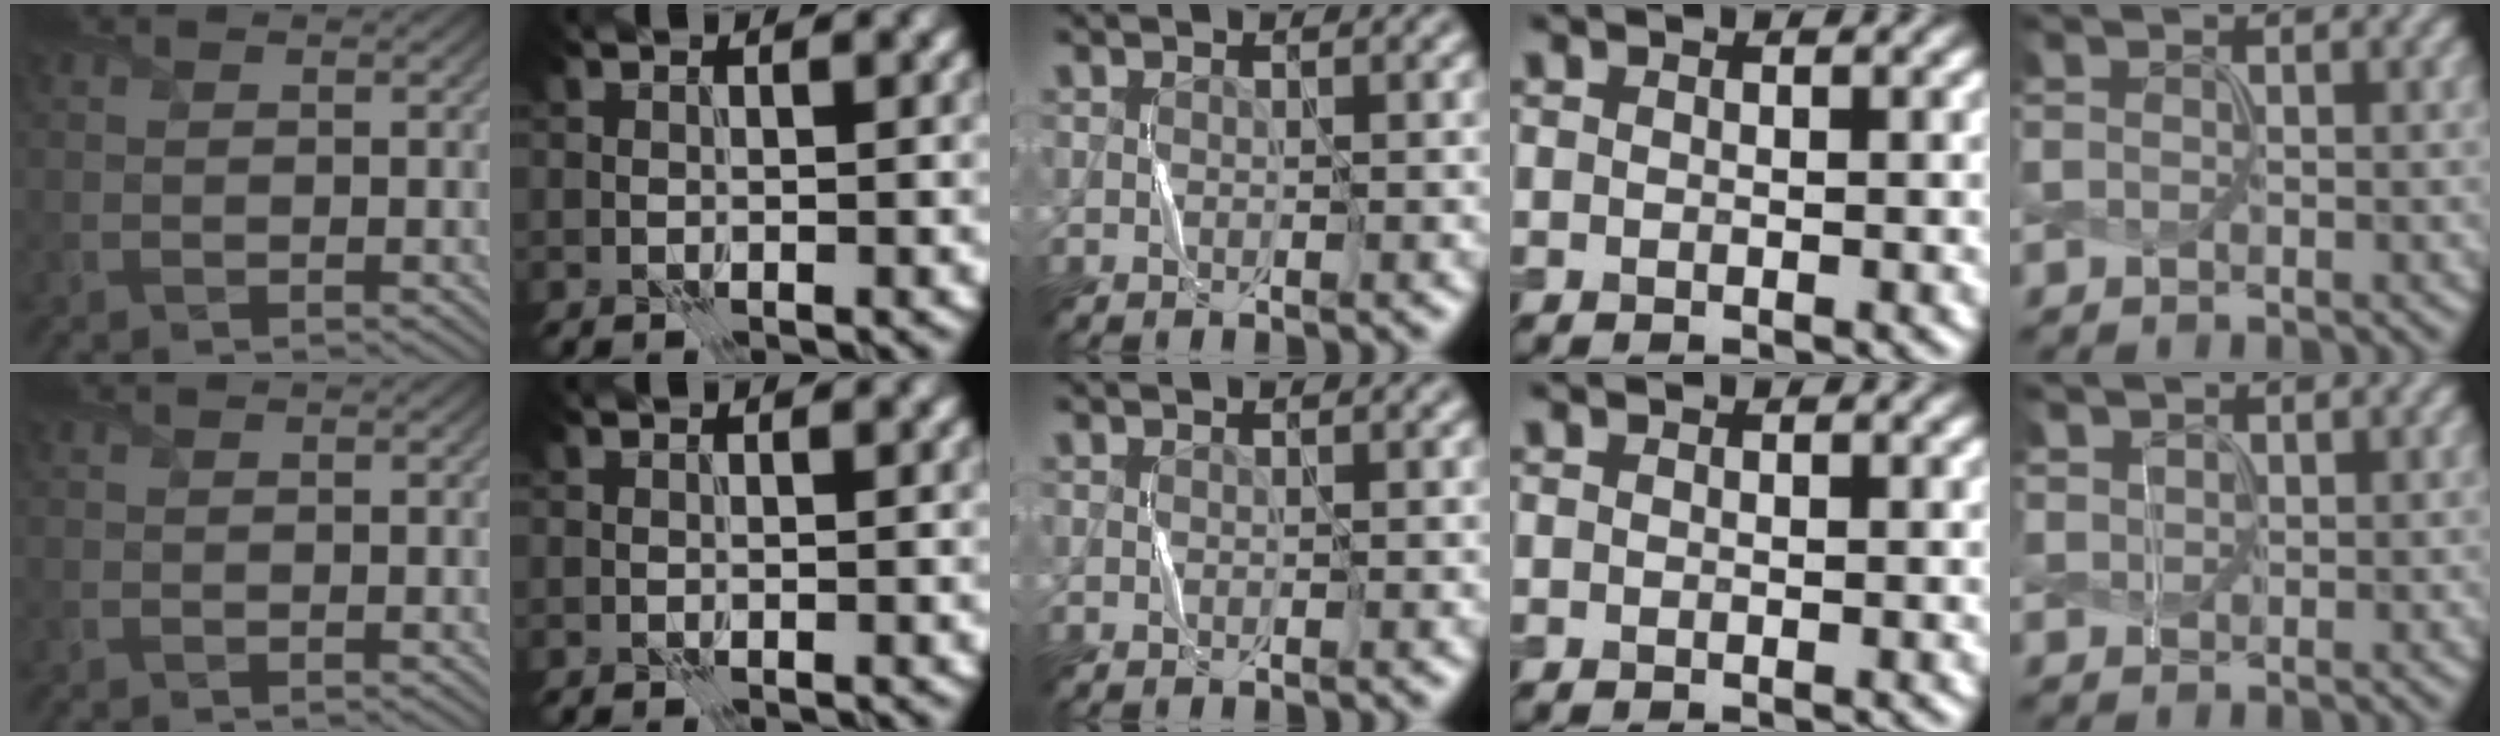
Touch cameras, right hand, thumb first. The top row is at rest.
{"little": {"total": 1.1, "force": [0.8, 0.7, 0.2], "torque": [-0.009, 0.000, 0.019]}}